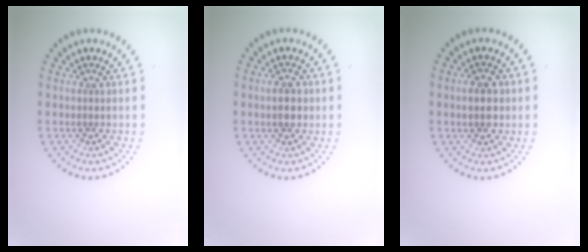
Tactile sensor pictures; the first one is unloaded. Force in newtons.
{"total": 2.5, "press": 2.5, "slide": 0.0}
{"total": 2.3, "press": 2.2, "slide": 0.1}